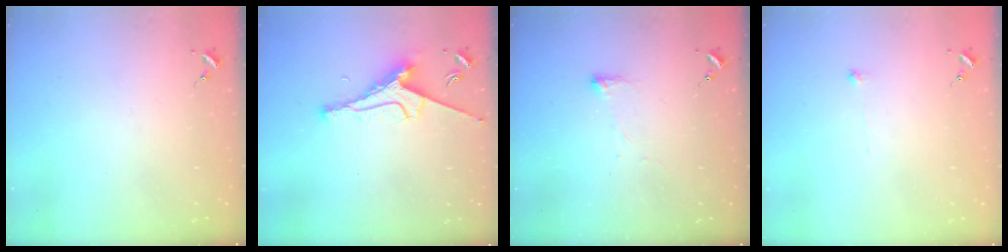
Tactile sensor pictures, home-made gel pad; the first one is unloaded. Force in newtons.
{"total": 8.3, "press": 8.2, "slide": 1.1}
{"total": 2.8, "press": 2.7, "slide": 0.8}
{"total": 5.5, "press": 5.5, "slide": 0.3}